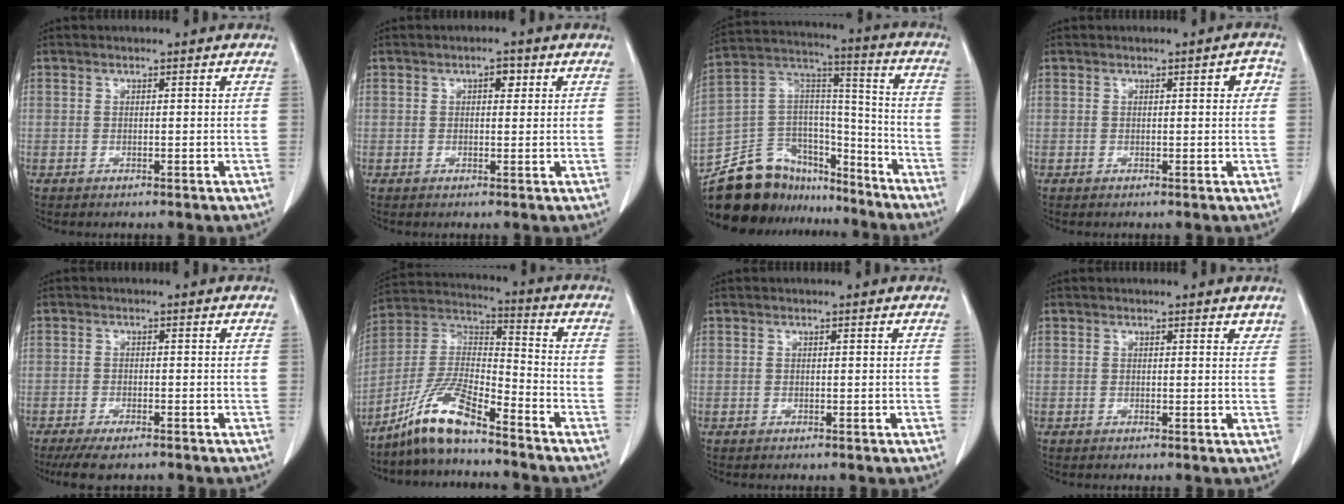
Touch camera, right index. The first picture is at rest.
{"total": 1.8, "force": [0.7, 1.0, 1.4], "torque": [-0.018, 0.005, 0.008]}
{"total": 20.4, "force": [-17.3, 8.9, 6.0], "torque": [-0.124, 0.057, -0.284]}
{"total": 1.9, "force": [0.4, 0.7, 1.7], "torque": [-0.015, 0.005, 0.004]}
{"total": 5.5, "force": [-4.4, 1.4, 3.0], "torque": [-0.045, -0.010, -0.070]}
{"total": 11.2, "force": [-8.6, 1.5, 7.0], "torque": [-0.152, 0.003, -0.170]}
{"total": 0.0}
{"total": 1.6, "force": [1.4, 0.6, 0.6], "torque": [-0.004, -0.004, 0.008]}